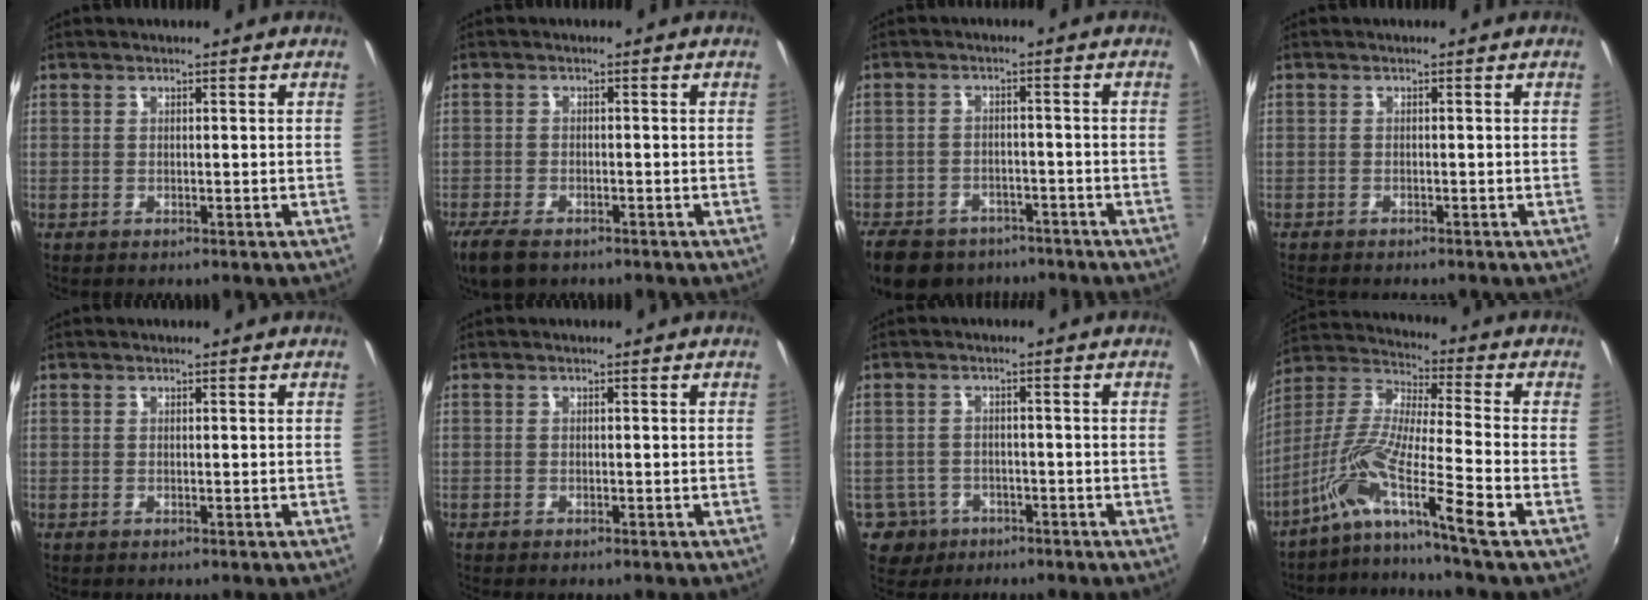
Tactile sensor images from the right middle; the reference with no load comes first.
{"total": 6.2, "force": [-4.4, 2.6, 3.4], "torque": [-0.089, -0.025, -0.084]}
{"total": 14.5, "force": [-10.4, 8.3, 5.7], "torque": [-0.148, -0.006, -0.155]}
{"total": 2.9, "force": [-2.6, 0.6, 1.1], "torque": [-0.028, -0.021, -0.045]}
{"total": 0.0}
{"total": 0.7, "force": [-0.6, 0.2, 0.3], "torque": [-0.009, -0.004, -0.012]}
{"total": 5.2, "force": [-2.7, 4.4, 0.7], "torque": [-0.031, 0.006, -0.043]}
{"total": 11.9, "force": [-7.4, -1.8, 9.2], "torque": [-0.177, -0.011, -0.149]}